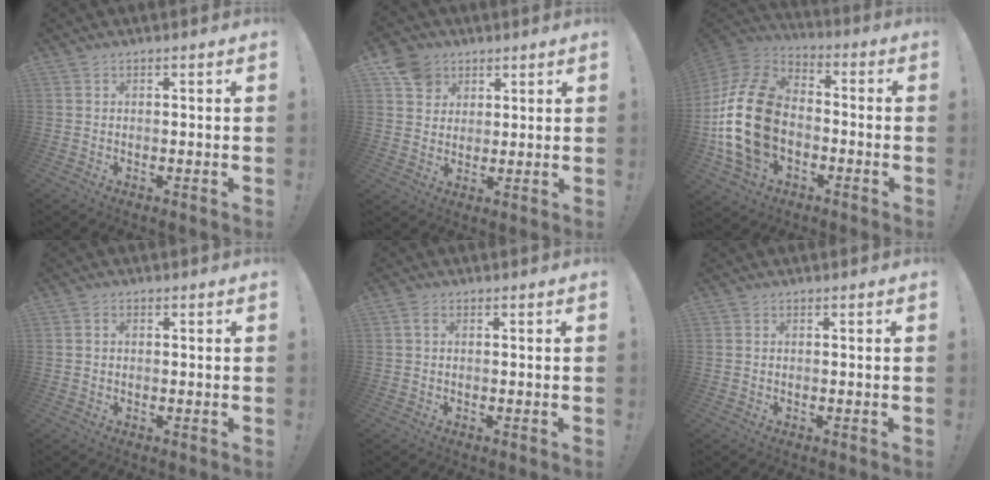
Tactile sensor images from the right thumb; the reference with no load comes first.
{"total": 9.0, "force": [4.5, 7.3, 2.6], "torque": [-0.025, -0.028, 0.089]}
{"total": 22.4, "force": [-2.7, 15.1, 16.3], "torque": [-0.326, 0.025, -0.036]}
{"total": 1.1, "force": [-0.1, 1.0, 0.6], "torque": [-0.010, 0.003, -0.001]}
{"total": 1.7, "force": [0.5, 1.0, 1.4], "torque": [-0.022, 0.002, 0.007]}
{"total": 0.0}